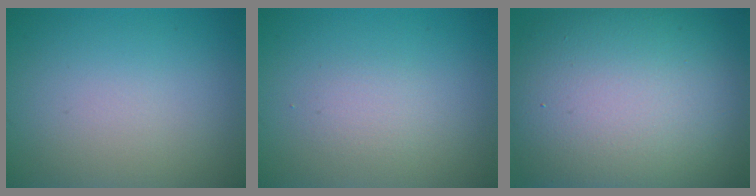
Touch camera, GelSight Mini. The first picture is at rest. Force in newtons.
{"total": 1.3, "press": 1.3, "slide": 0.1}
{"total": 16.0, "press": 16.0, "slide": 0.9}